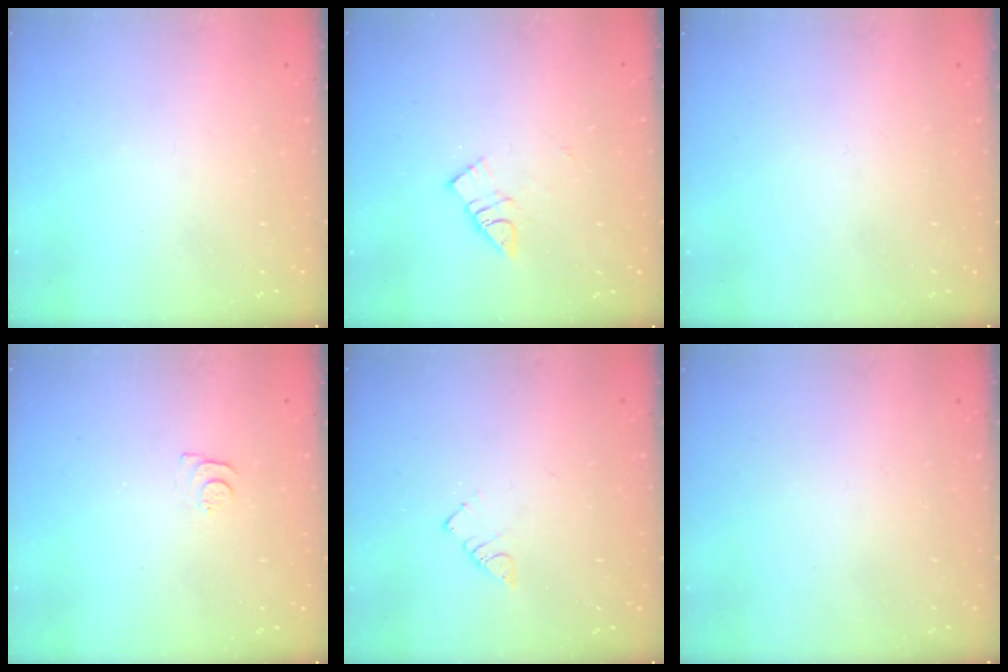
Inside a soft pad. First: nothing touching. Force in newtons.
{"total": 8.1, "press": 8.0, "slide": 0.5}
{"total": 1.6, "press": 1.6, "slide": 0.1}
{"total": 5.6, "press": 5.6, "slide": 0.7}
{"total": 2.8, "press": 2.8, "slide": 0.5}
{"total": 1.6, "press": 1.5, "slide": 0.1}